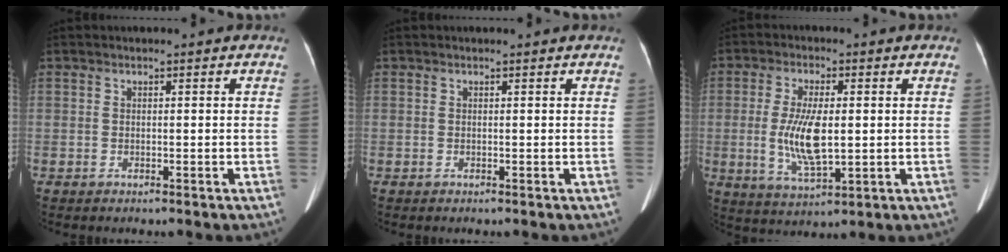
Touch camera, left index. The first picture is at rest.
{"total": 0.8, "force": [0.8, 0.0, 0.2], "torque": [-0.007, 0.004, 0.008]}
{"total": 8.6, "force": [-0.1, 2.5, 8.2], "torque": [-0.172, -0.009, 0.005]}